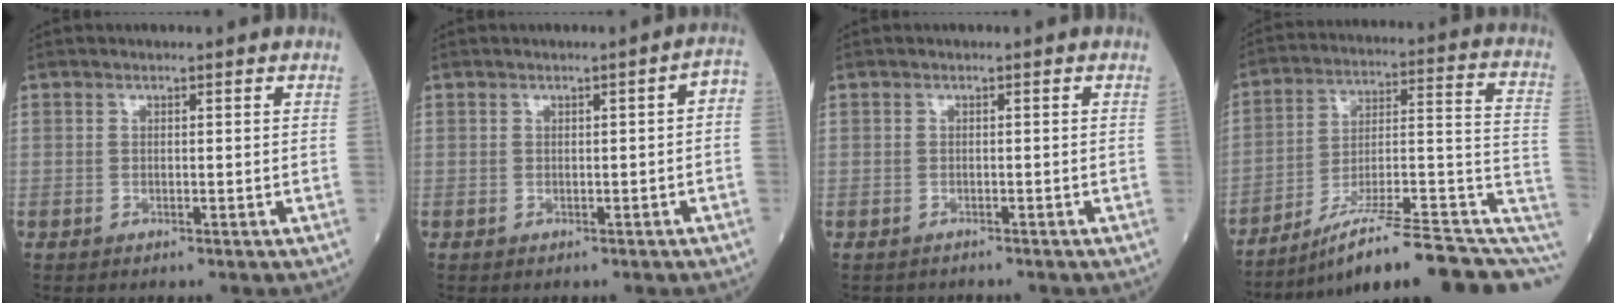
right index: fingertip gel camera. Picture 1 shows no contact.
{"total": 2.2, "force": [-0.2, 0.5, 2.1], "torque": [-0.022, 0.010, -0.004]}
{"total": 1.5, "force": [-1.3, 0.7, -0.3], "torque": [-0.007, 0.000, -0.026]}
{"total": 20.6, "force": [-12.8, 3.3, 15.8], "torque": [-0.170, 0.043, -0.194]}